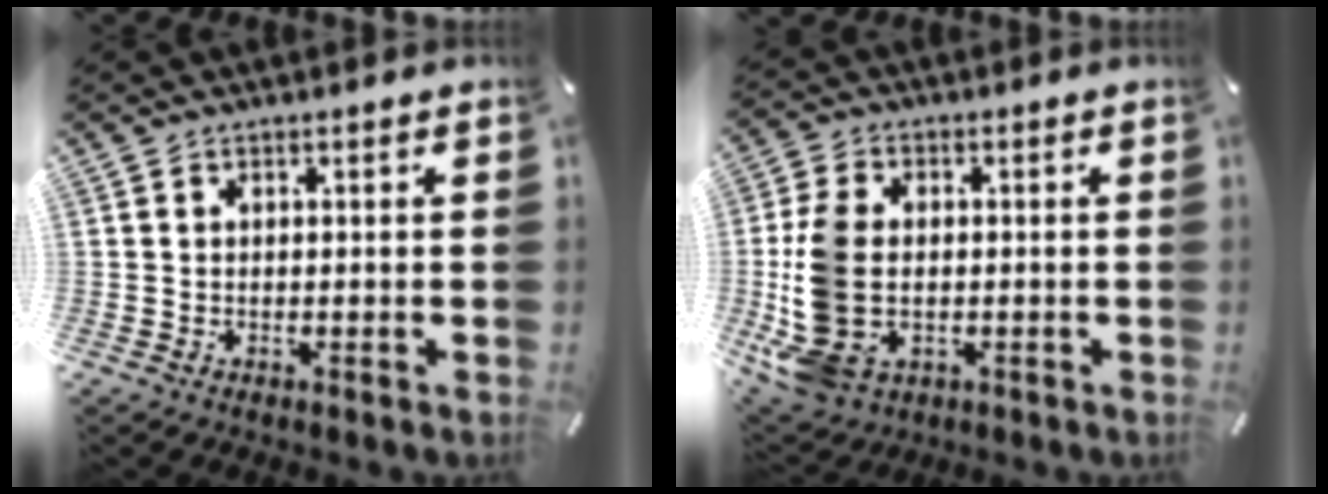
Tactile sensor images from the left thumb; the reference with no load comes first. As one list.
[{"total": 13.1, "force": [-1.2, 9.7, 8.7], "torque": [-0.217, 0.008, -0.020]}]